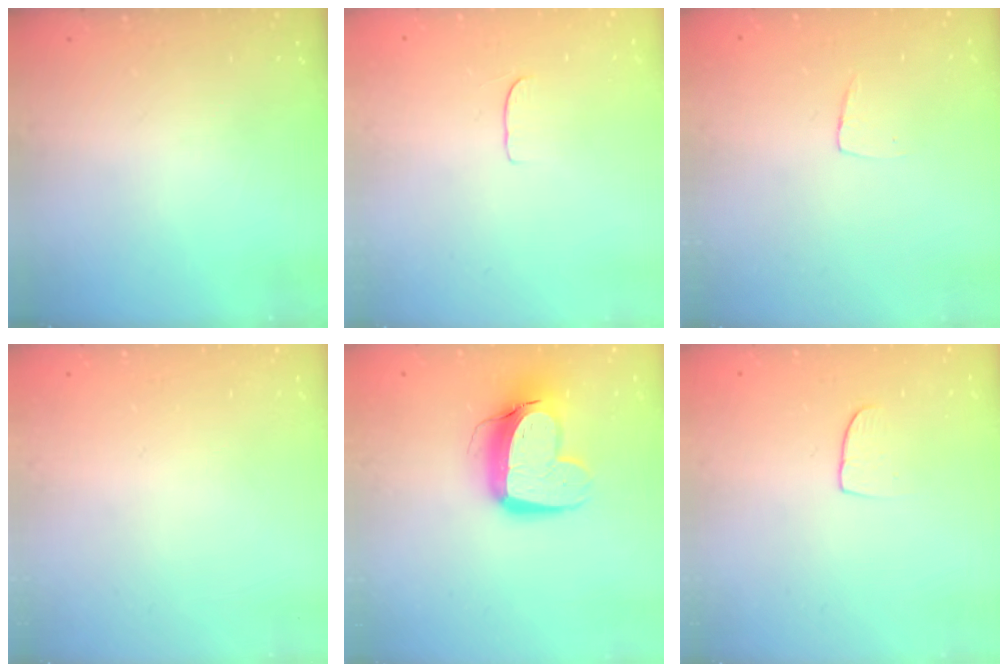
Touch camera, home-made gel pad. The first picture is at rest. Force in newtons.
{"total": 4.9, "press": 4.9, "slide": 0.5}
{"total": 3.7, "press": 3.7, "slide": 0.2}
{"total": 0.0}
{"total": 13.5, "press": 13.4, "slide": 1.4}
{"total": 6.4, "press": 6.4, "slide": 0.5}